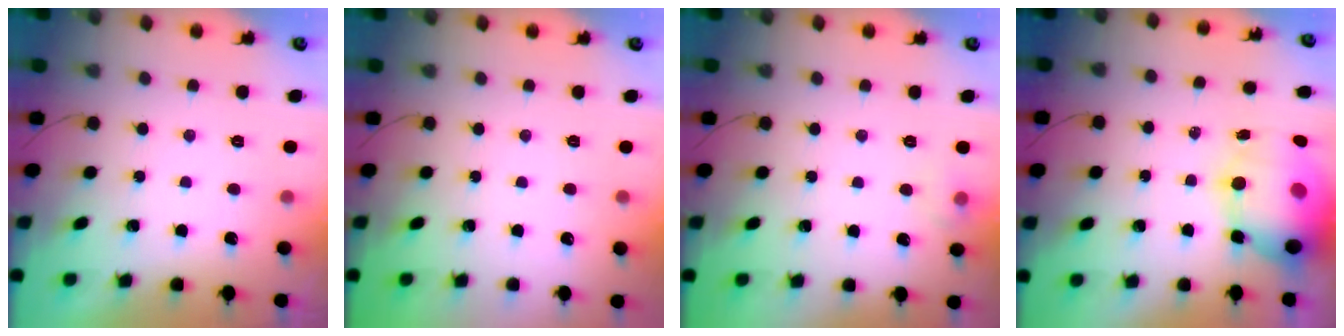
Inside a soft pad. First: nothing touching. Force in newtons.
{"total": 0.0}
{"total": 6.4, "press": 4.4, "slide": 4.6}
{"total": 18.0, "press": 16.0, "slide": 8.2}